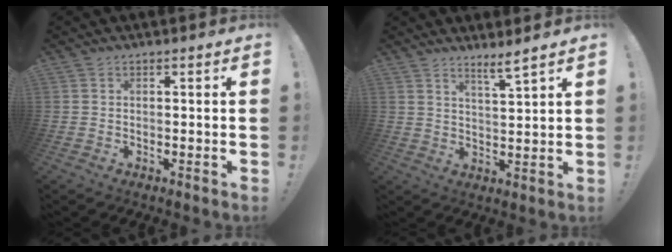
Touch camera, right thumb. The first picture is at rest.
{"total": 5.4, "force": [4.3, -0.4, 3.2], "torque": [-0.039, -0.035, 0.066]}